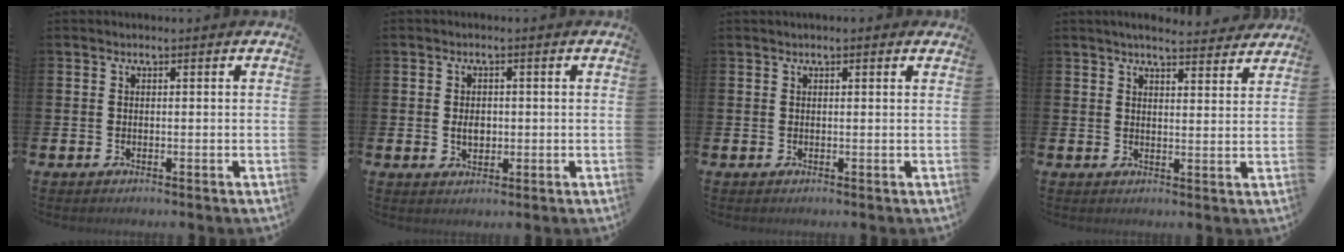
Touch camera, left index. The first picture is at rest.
{"total": 2.6, "force": [0.0, 1.8, 1.8], "torque": [-0.017, -0.001, -0.006]}
{"total": 0.6, "force": [0.4, 0.0, 0.5], "torque": [-0.009, 0.002, 0.007]}
{"total": 4.5, "force": [4.3, 0.3, 1.1], "torque": [-0.022, -0.024, 0.076]}